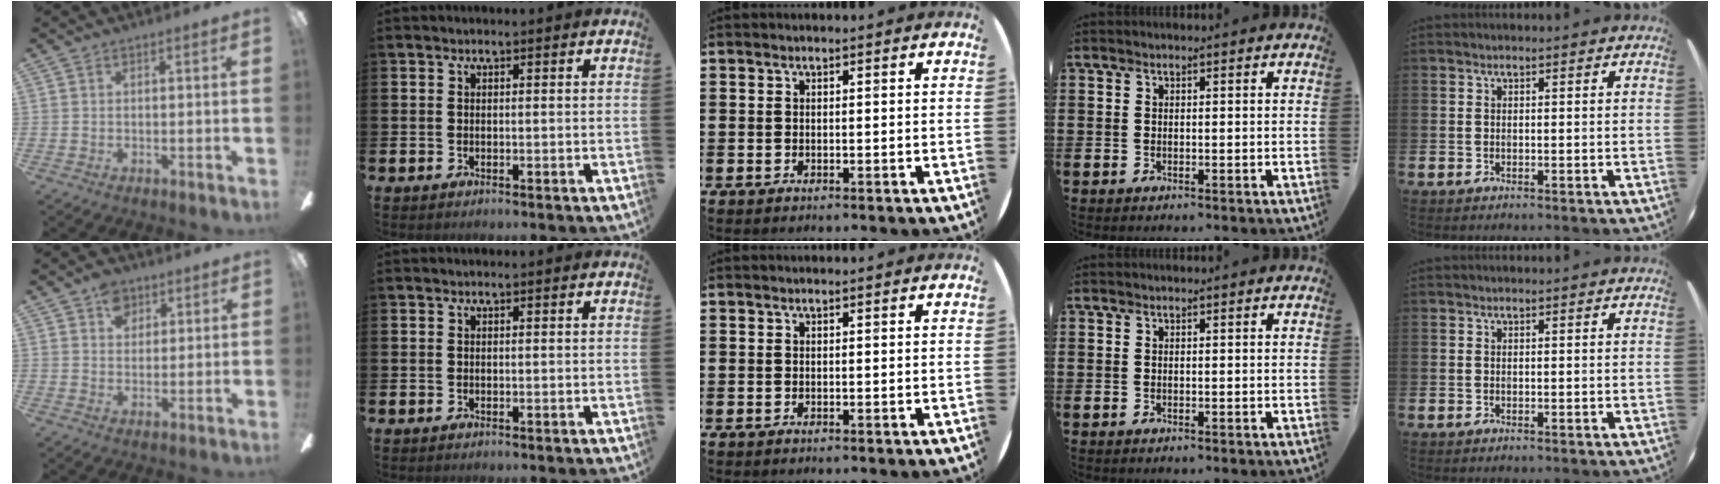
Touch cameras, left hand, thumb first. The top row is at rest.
{"thumb": {"total": 6.3, "force": [3.5, 4.5, 2.5], "torque": [-0.030, 0.000, 0.061]}}